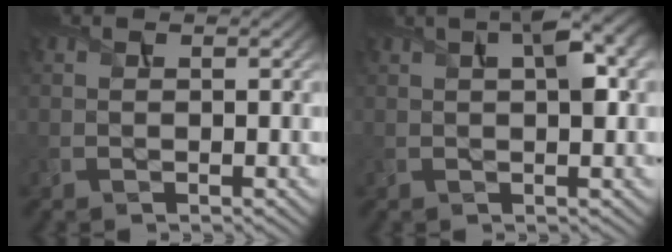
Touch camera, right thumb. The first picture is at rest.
{"total": 5.1, "force": [1.5, 1.4, 4.7], "torque": [-0.079, 0.013, 0.022]}